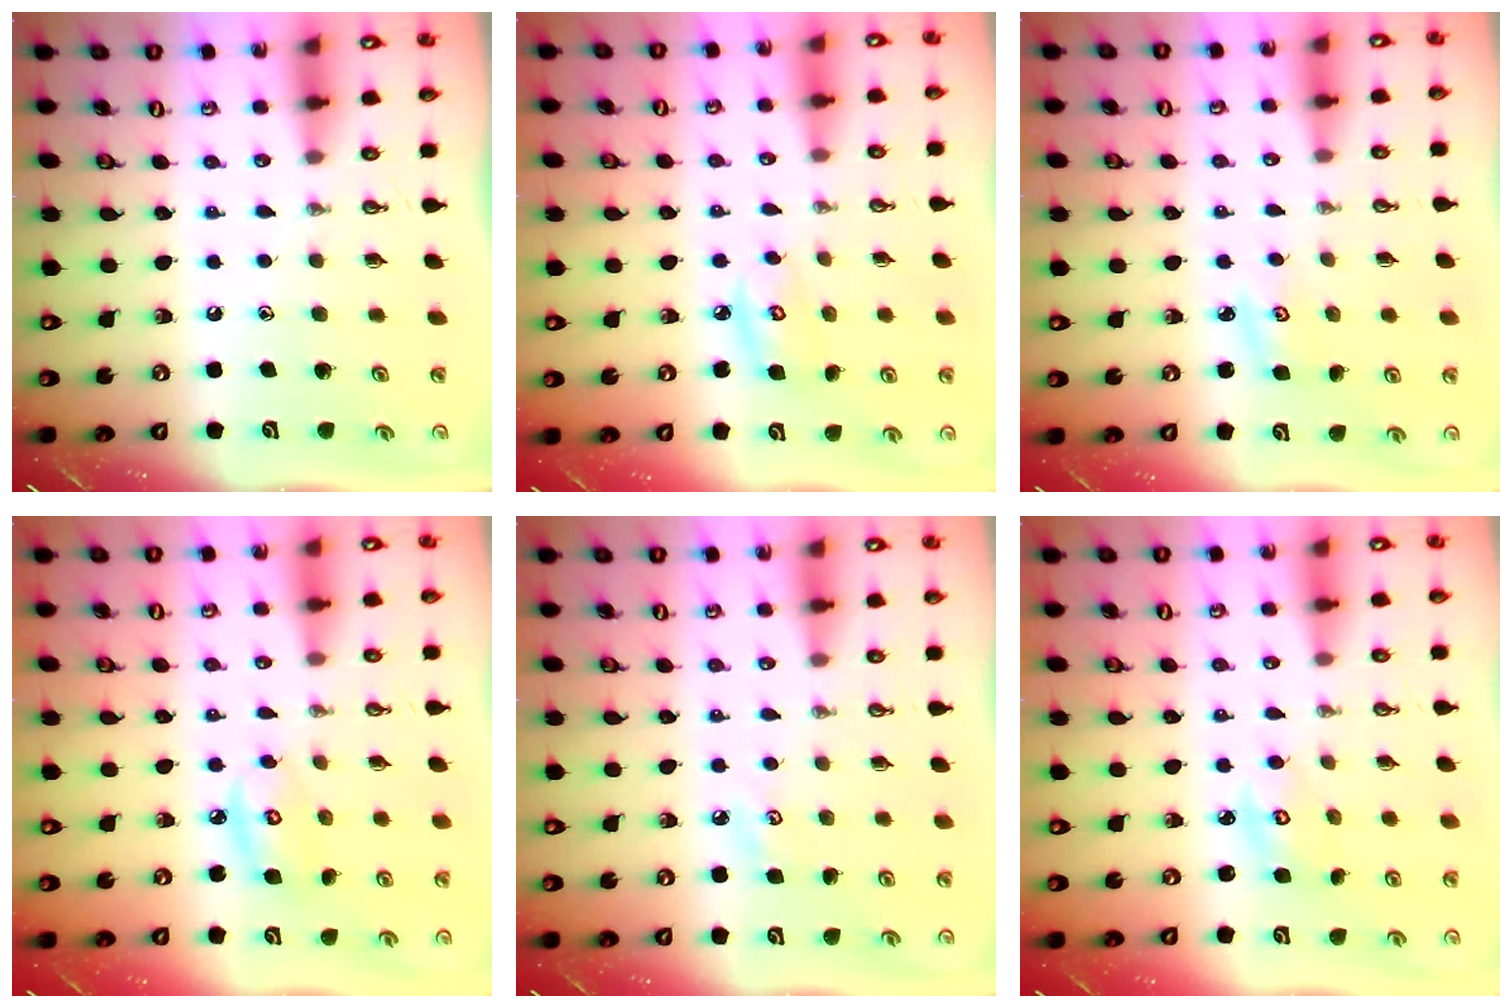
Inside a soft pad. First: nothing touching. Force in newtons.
{"total": 4.6, "press": 4.5, "slide": 0.3}
{"total": 3.0, "press": 3.0, "slide": 0.4}
{"total": 5.7, "press": 5.7, "slide": 0.3}
{"total": 3.8, "press": 3.8, "slide": 0.6}
{"total": 3.5, "press": 3.5, "slide": 0.4}